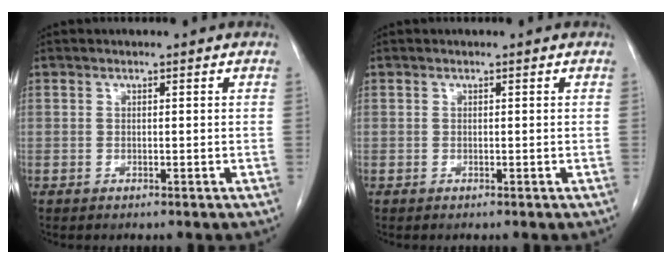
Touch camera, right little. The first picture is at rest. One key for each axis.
{"total": 0.0}